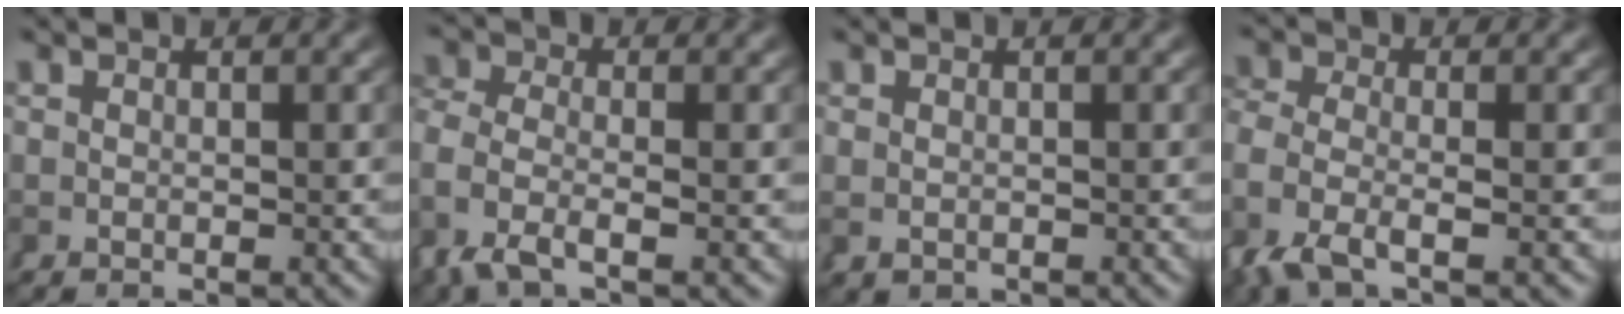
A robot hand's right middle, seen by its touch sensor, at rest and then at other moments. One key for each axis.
{"total": 3.9, "fx": -1.1, "fy": 2.4, "fz": 2.8, "tx": -0.095, "ty": -0.024, "tz": -0.010}
{"total": 1.2, "fx": -0.2, "fy": 1.1, "fz": 0.5, "tx": -0.025, "ty": -0.014, "tz": 0.007}
{"total": 4.2, "fx": -1.4, "fy": 2.4, "fz": 3.2, "tx": -0.102, "ty": -0.027, "tz": -0.012}